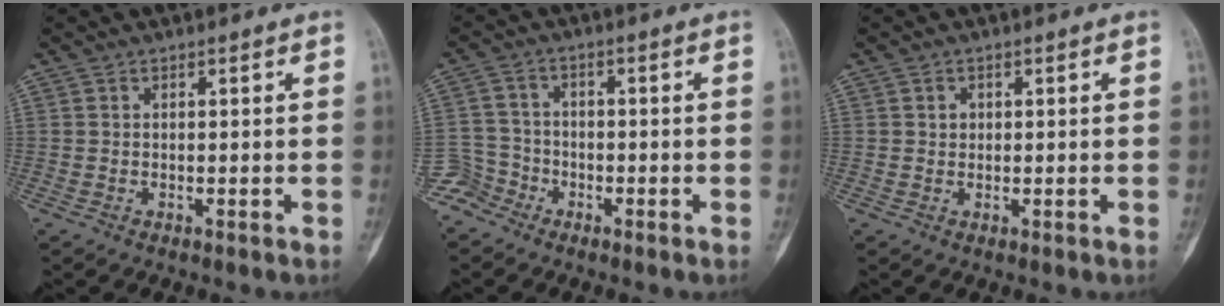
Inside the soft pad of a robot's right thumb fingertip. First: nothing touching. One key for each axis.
{"total": 5.0, "fx": -3.6, "fy": 3.4, "fz": -0.4, "tx": 0.031, "ty": 0.025, "tz": -0.083}
{"total": 1.2, "fx": 0.3, "fy": 1.0, "fz": 0.4, "tx": 0.001, "ty": 0.003, "tz": 0.003}